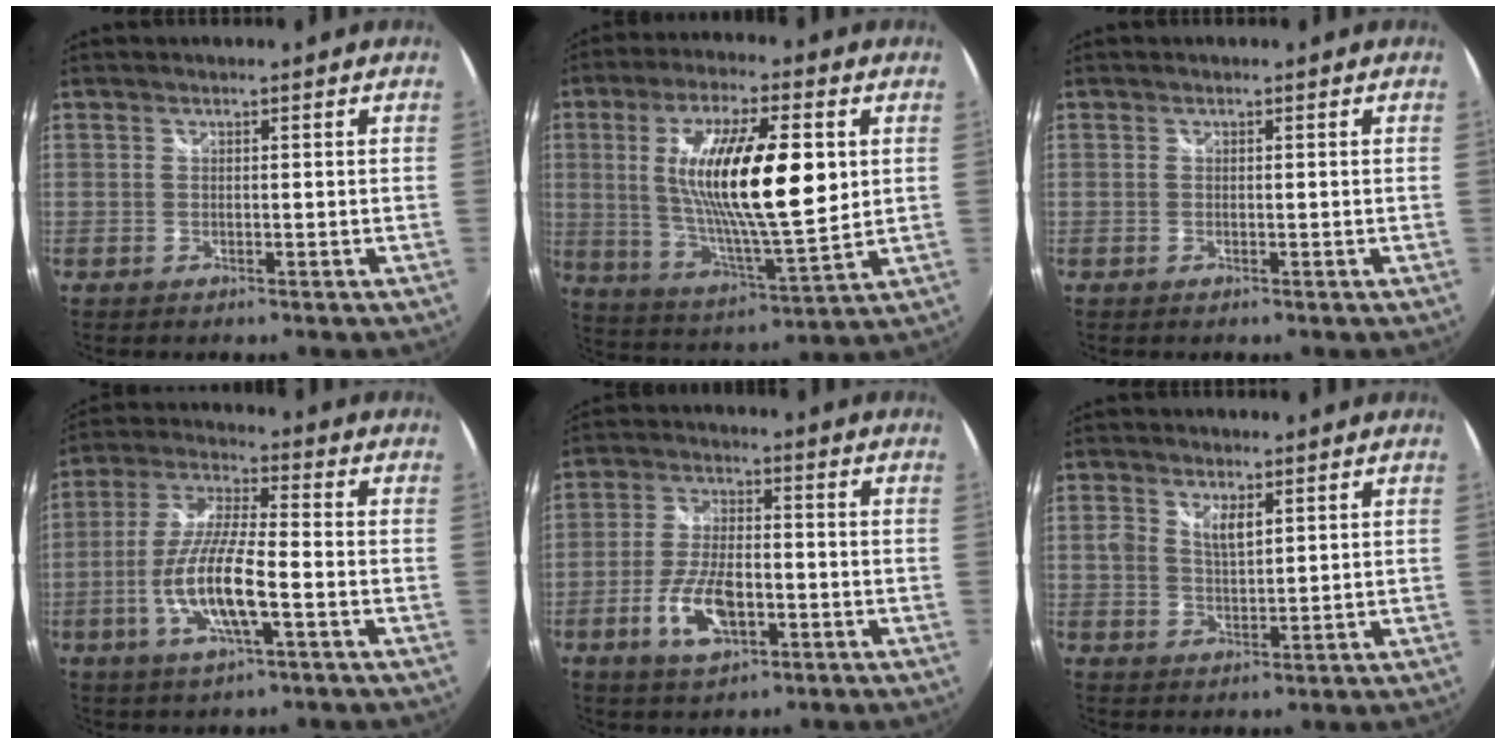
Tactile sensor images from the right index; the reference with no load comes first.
{"total": 19.4, "force": [3.3, 4.7, 18.6], "torque": [-0.333, -0.004, 0.065]}
{"total": 0.0}
{"total": 12.8, "force": [-3.9, 2.6, 11.9], "torque": [-0.247, -0.004, -0.073]}
{"total": 10.0, "force": [-3.6, 4.7, 8.0], "torque": [-0.166, 0.000, -0.061]}
{"total": 4.2, "force": [1.7, 2.2, 3.1], "torque": [-0.055, 0.006, 0.033]}